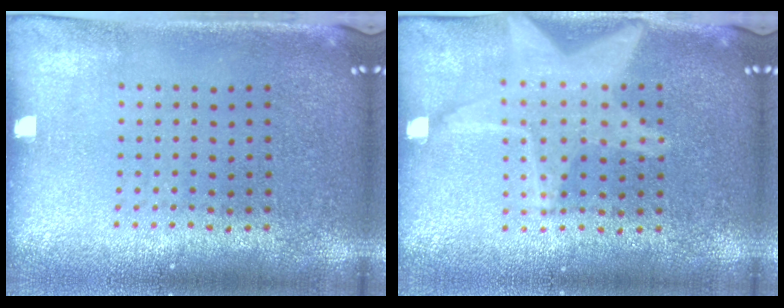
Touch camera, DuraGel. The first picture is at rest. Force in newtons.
{"total": 3.1, "press": 3.1, "slide": 0.4}